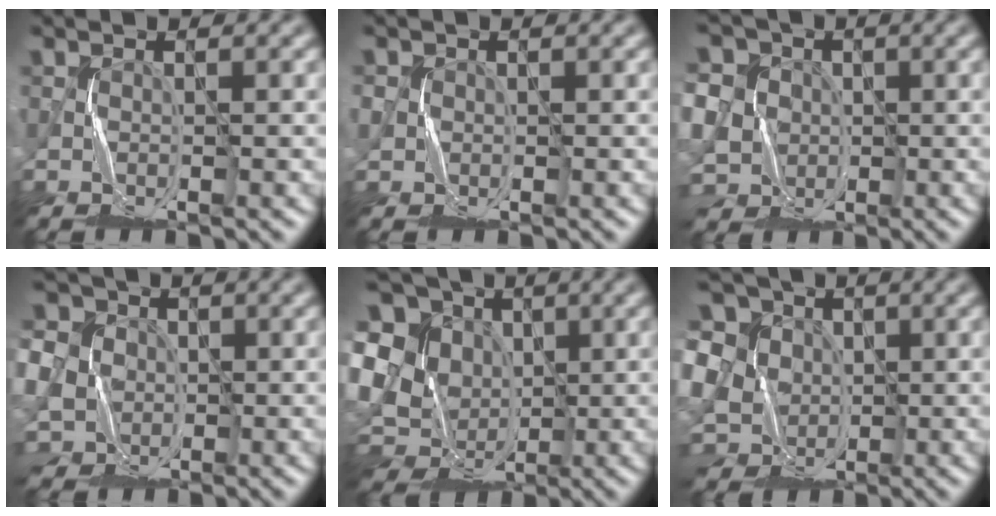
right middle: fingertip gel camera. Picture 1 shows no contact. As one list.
[{"total": 0.8, "force": [0.0, 0.8, -0.3], "torque": [-0.002, -0.003, 0.000]}, {"total": 9.3, "force": [0.8, 8.6, 3.6], "torque": [-0.092, 0.029, -0.030]}, {"total": 11.3, "force": [1.0, 10.5, 4.1], "torque": [-0.127, 0.017, -0.005]}, {"total": 15.3, "force": [0.8, 13.5, 7.1], "torque": [-0.210, 0.013, 0.011]}, {"total": 13.1, "force": [2.1, 10.9, 7.0], "torque": [-0.171, 0.037, 0.003]}]